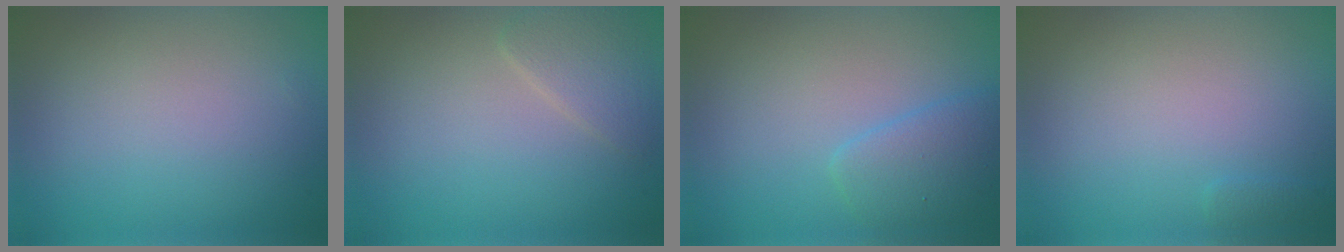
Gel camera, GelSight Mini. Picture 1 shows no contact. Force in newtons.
{"total": 2.0, "press": 2.0, "slide": 0.1}
{"total": 2.6, "press": 2.6, "slide": 0.1}
{"total": 0.5, "press": 0.5, "slide": 0.1}